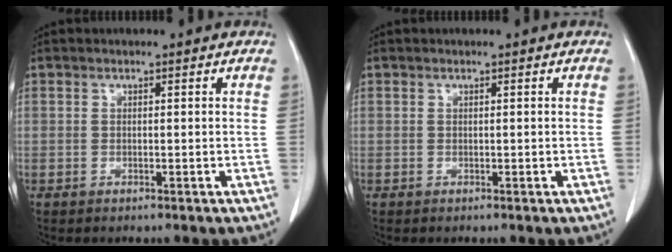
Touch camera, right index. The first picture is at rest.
{"total": 0.0}